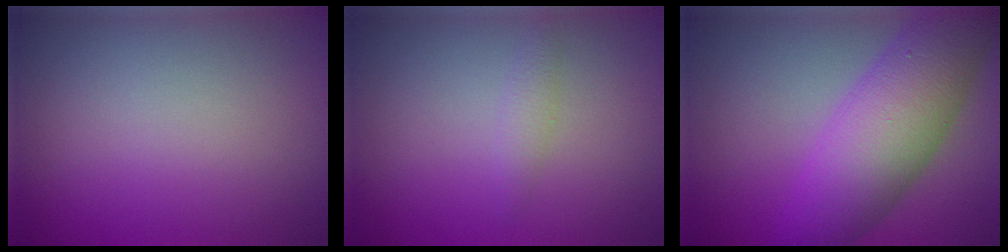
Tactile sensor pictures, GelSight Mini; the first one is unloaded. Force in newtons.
{"total": 1.2, "press": 1.2, "slide": 0.0}
{"total": 9.2, "press": 9.2, "slide": 0.2}